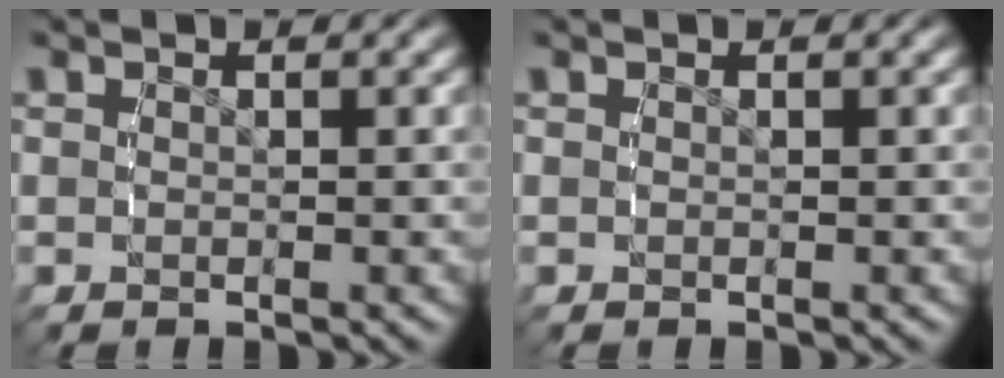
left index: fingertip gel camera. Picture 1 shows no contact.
{"total": 0.0}